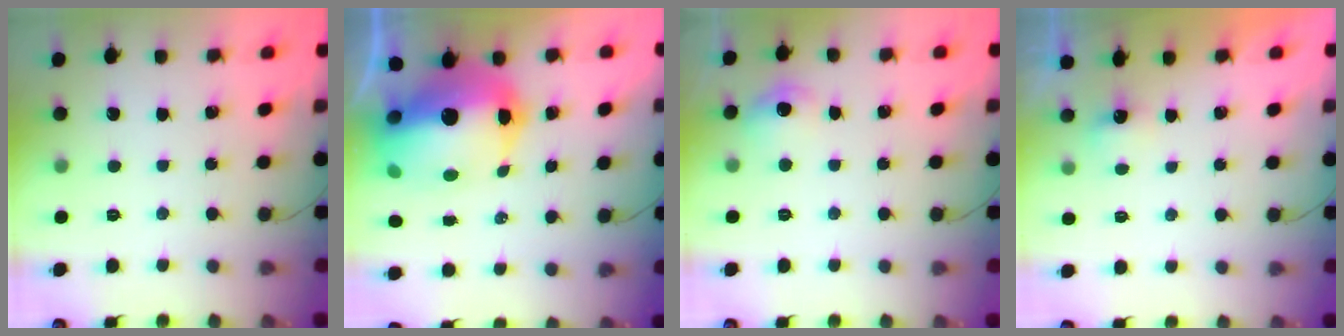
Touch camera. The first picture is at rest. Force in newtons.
{"total": 20.6, "press": 20.1, "slide": 4.6}
{"total": 6.1, "press": 5.8, "slide": 1.9}
{"total": 2.2, "press": 2.2, "slide": 0.5}